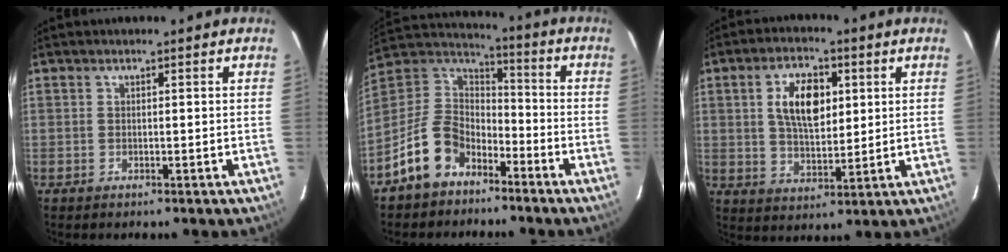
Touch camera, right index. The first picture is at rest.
{"total": 13.9, "force": [-8.5, 9.0, 6.2], "torque": [-0.154, 0.030, -0.151]}
{"total": 10.1, "force": [2.7, 5.3, 8.2], "torque": [-0.150, 0.013, 0.052]}